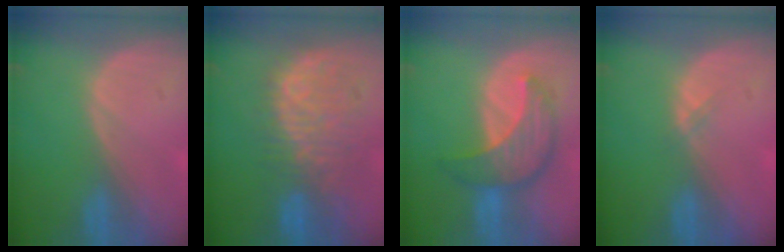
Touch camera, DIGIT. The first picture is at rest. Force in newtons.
{"total": 10.4, "press": 9.4, "slide": 4.5}
{"total": 7.9, "press": 7.6, "slide": 2.2}
{"total": 1.1, "press": 0.8, "slide": 0.7}